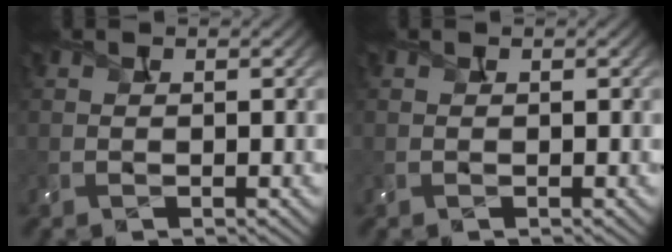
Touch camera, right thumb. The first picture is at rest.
{"total": 0.0}